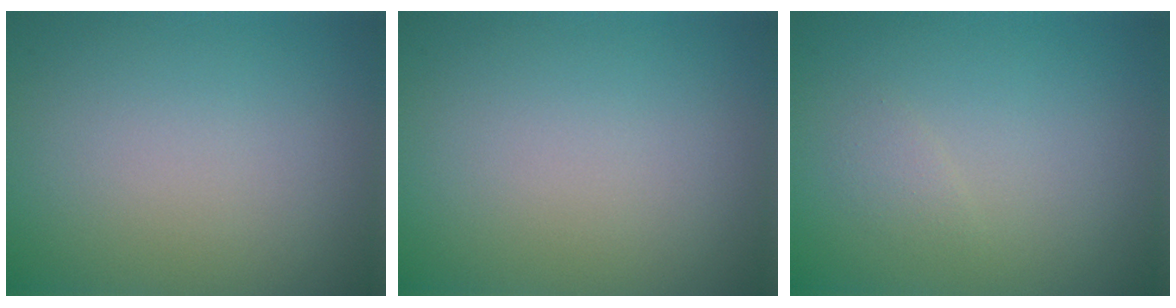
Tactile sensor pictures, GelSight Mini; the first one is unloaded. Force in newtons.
{"total": 0.0}
{"total": 0.8, "press": 0.8, "slide": 0.1}